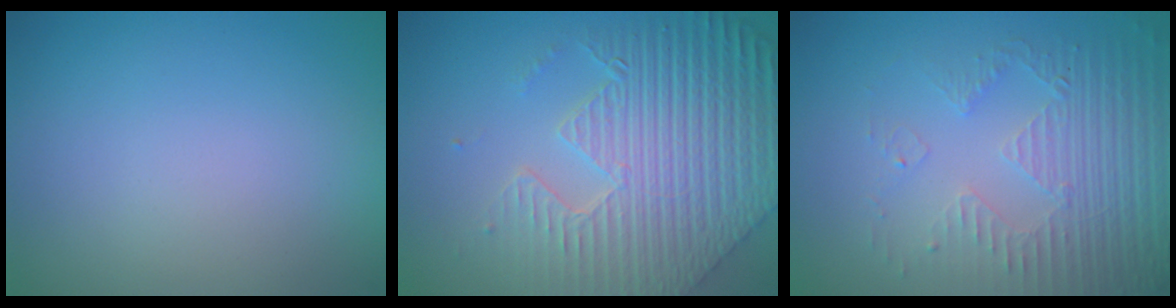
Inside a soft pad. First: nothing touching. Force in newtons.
{"total": 9.0, "press": 6.5, "slide": 6.3}
{"total": 5.3, "press": 3.5, "slide": 4.1}